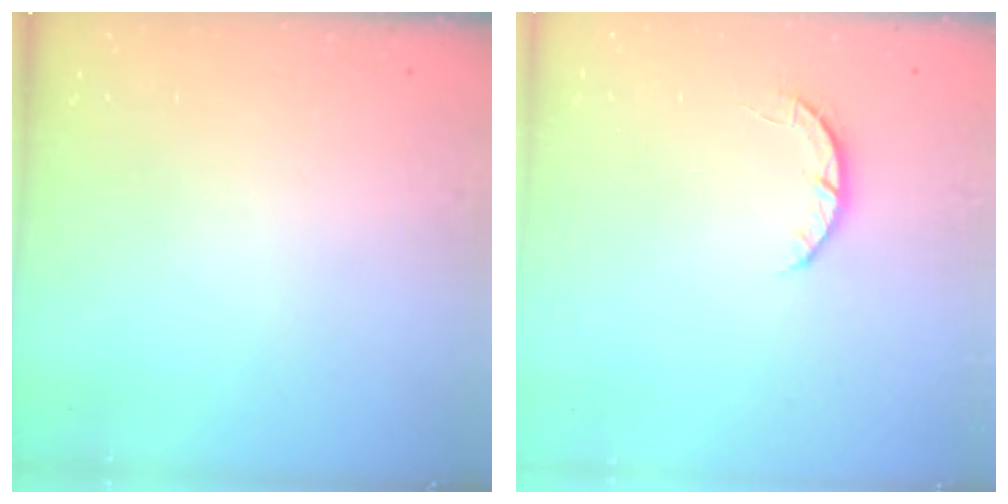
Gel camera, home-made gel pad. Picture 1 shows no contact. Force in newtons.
{"total": 3.3, "press": 3.3, "slide": 0.5}